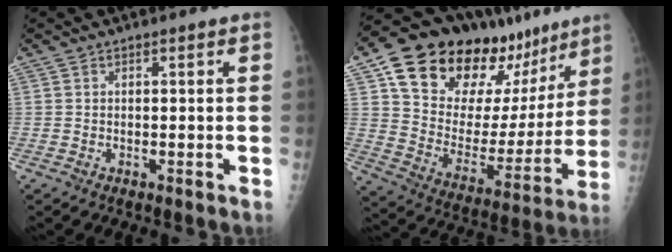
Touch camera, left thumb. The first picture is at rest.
{"total": 28.2, "force": [17.8, 15.1, 15.9], "torque": [-0.205, -0.038, 0.287]}